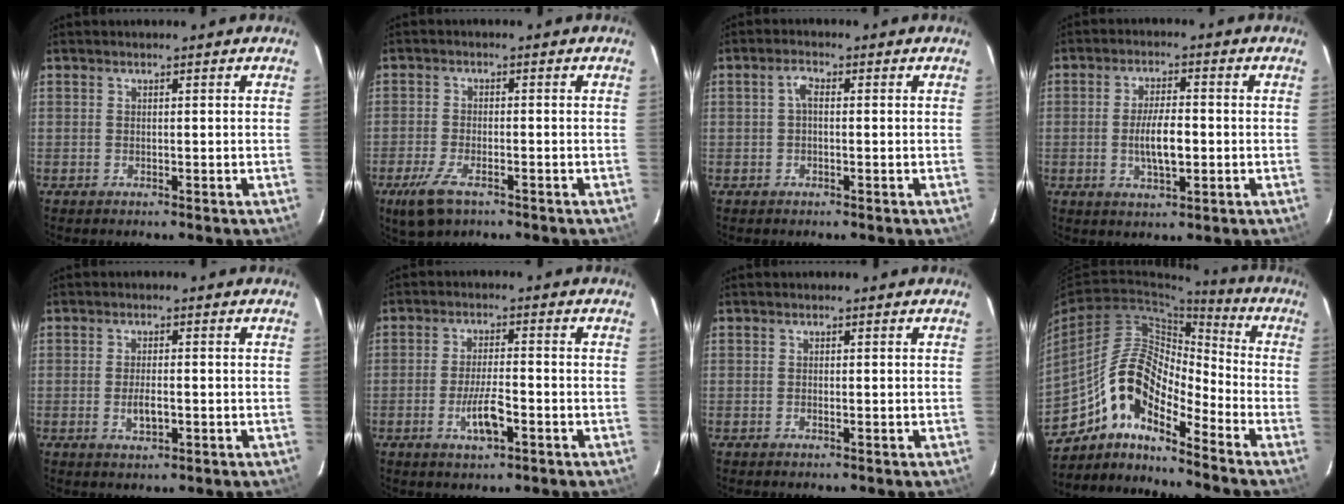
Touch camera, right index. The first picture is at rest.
{"total": 6.6, "force": [-4.1, 2.7, 4.4], "torque": [-0.116, -0.016, -0.075]}
{"total": 1.8, "force": [-0.1, 0.8, 1.6], "torque": [-0.034, 0.009, -0.003]}
{"total": 6.5, "force": [-1.0, 2.3, 6.0], "torque": [-0.116, -0.003, -0.015]}
{"total": 3.4, "force": [-0.9, 1.4, 3.0], "torque": [-0.057, -0.006, -0.013]}
{"total": 6.3, "force": [-2.6, 1.9, 5.4], "torque": [-0.109, -0.003, -0.046]}
{"total": 0.0}
{"total": 12.6, "force": [-8.9, 4.0, 8.0], "torque": [-0.141, 0.015, -0.180]}